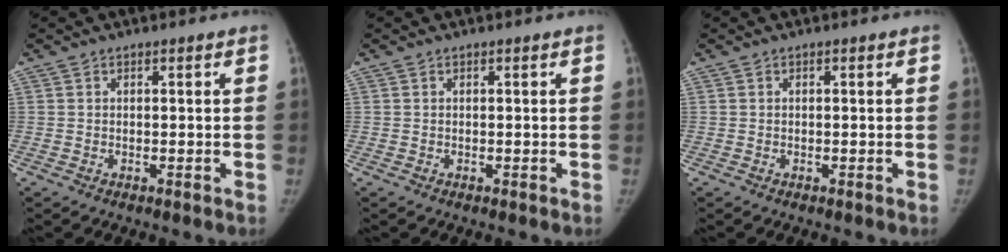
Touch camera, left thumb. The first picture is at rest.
{"total": 0.0}
{"total": 0.0}